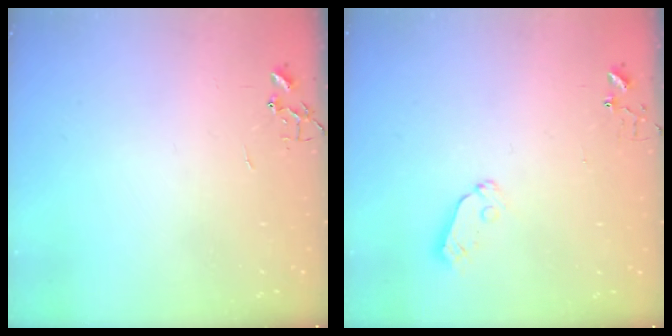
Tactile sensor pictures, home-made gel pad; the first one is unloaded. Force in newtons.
{"total": 5.5, "press": 5.5, "slide": 0.6}